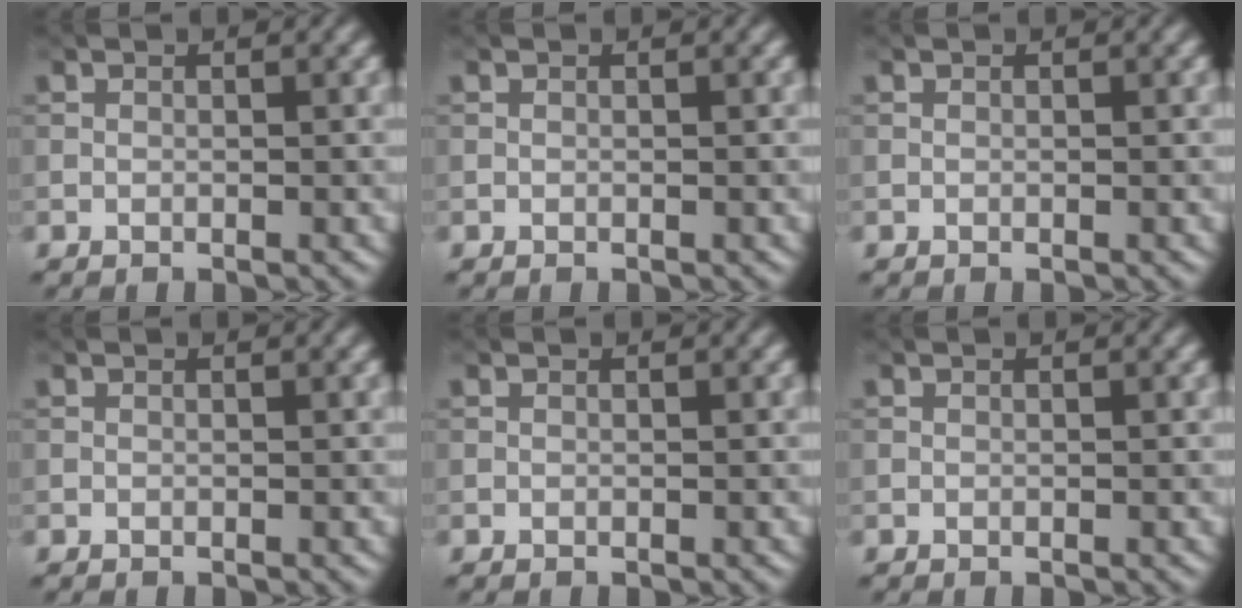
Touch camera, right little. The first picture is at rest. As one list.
[{"total": 0.0}, {"total": 0.0}, {"total": 0.0}, {"total": 0.0}, {"total": 0.0}]